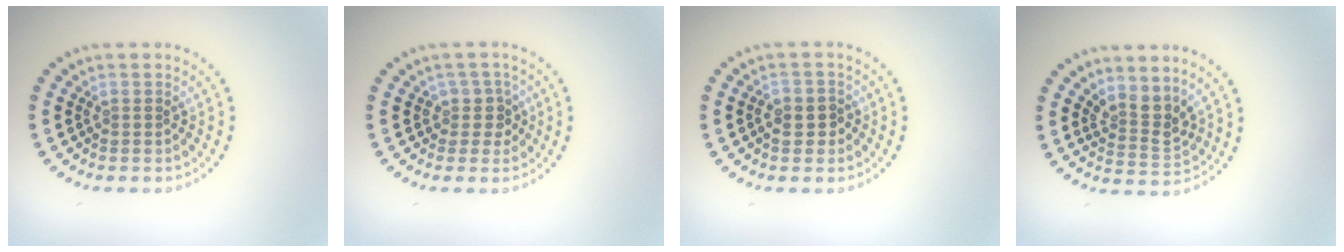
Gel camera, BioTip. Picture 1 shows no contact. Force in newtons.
{"total": 2.0, "press": 1.6, "slide": 1.2}
{"total": 2.3, "press": 2.1, "slide": 0.8}
{"total": 2.7, "press": 2.0, "slide": 1.8}